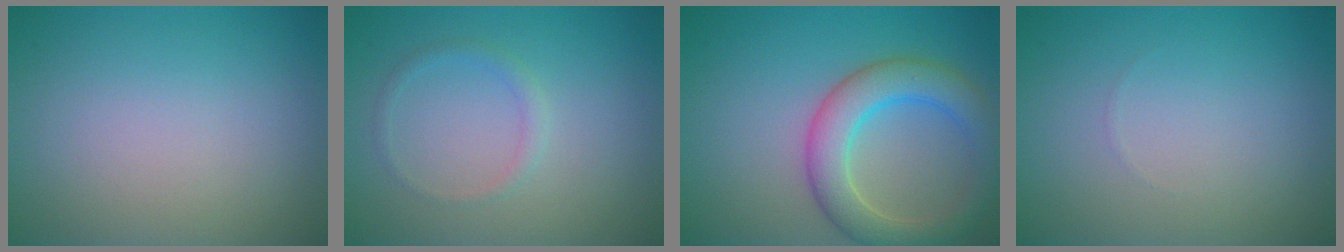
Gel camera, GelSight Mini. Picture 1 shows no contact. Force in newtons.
{"total": 1.2, "press": 1.2, "slide": 0.0}
{"total": 5.6, "press": 5.6, "slide": 0.2}
{"total": 0.0}